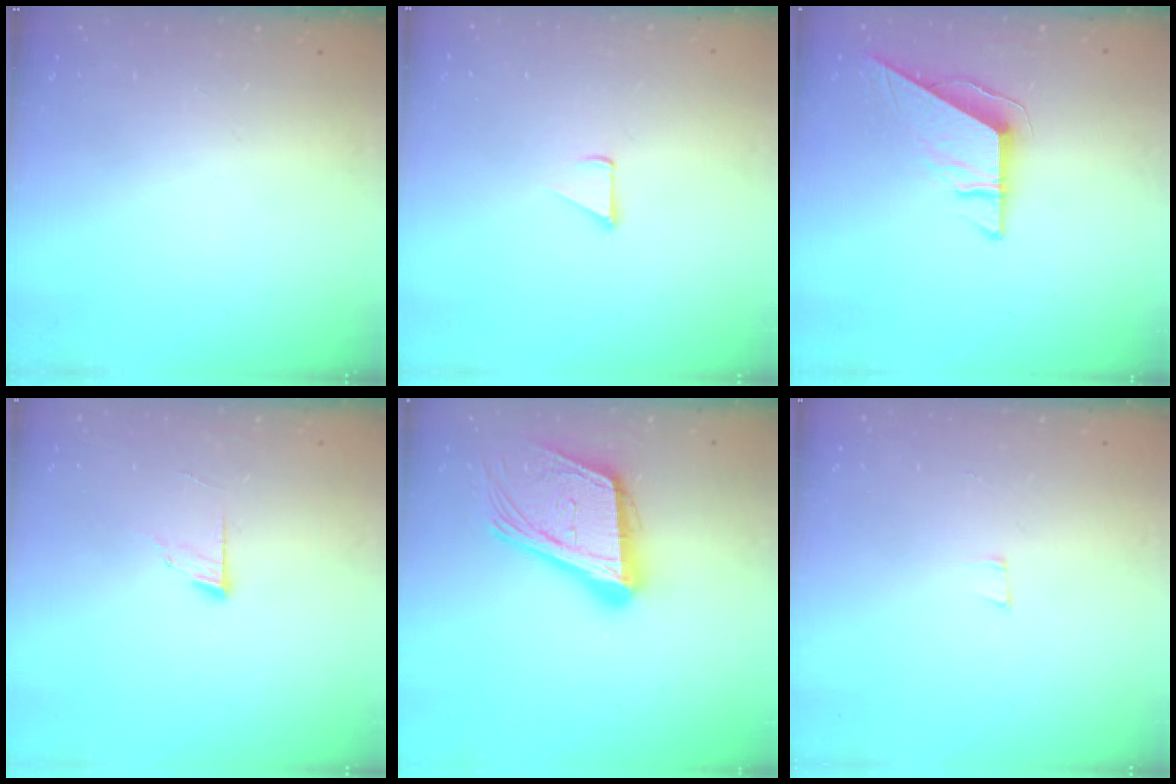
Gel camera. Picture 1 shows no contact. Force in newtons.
{"total": 1.6, "press": 1.6, "slide": 0.1}
{"total": 8.4, "press": 8.3, "slide": 0.7}
{"total": 7.7, "press": 7.7, "slide": 0.8}
{"total": 21.2, "press": 20.8, "slide": 4.3}
{"total": 4.4, "press": 3.3, "slide": 2.9}